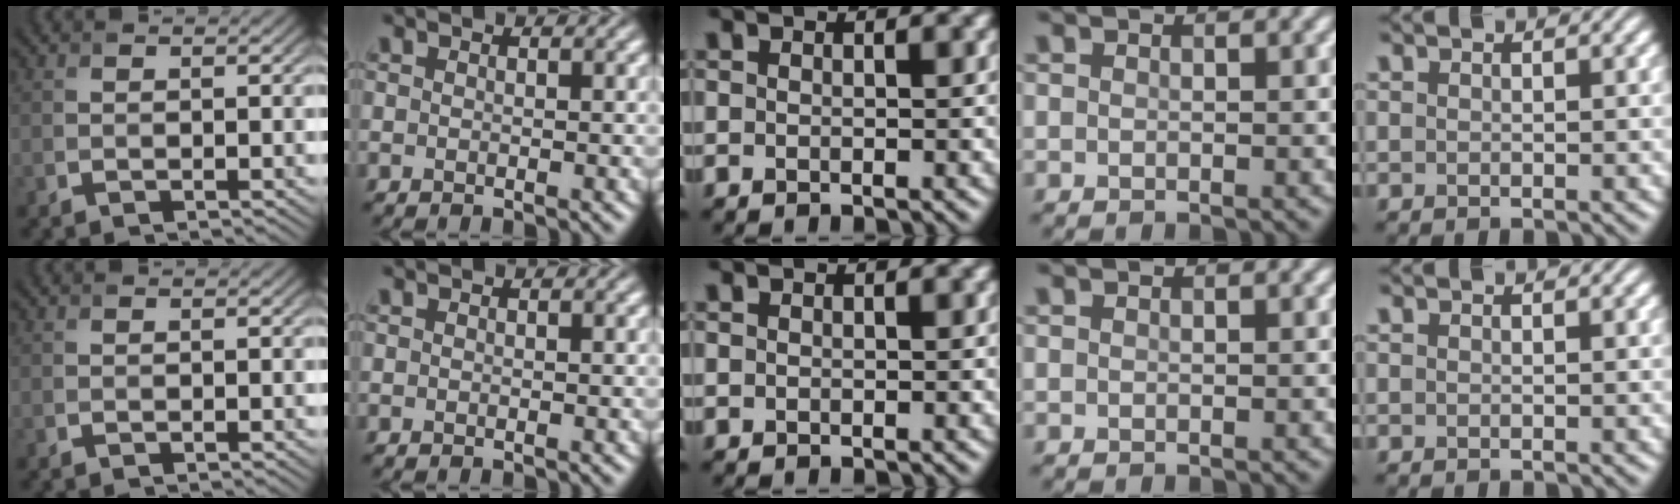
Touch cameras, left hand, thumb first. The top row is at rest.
{"middle": {"total": 0.6, "force": [0.3, -0.2, -0.5], "torque": [0.012, 0.006, 0.005]}}